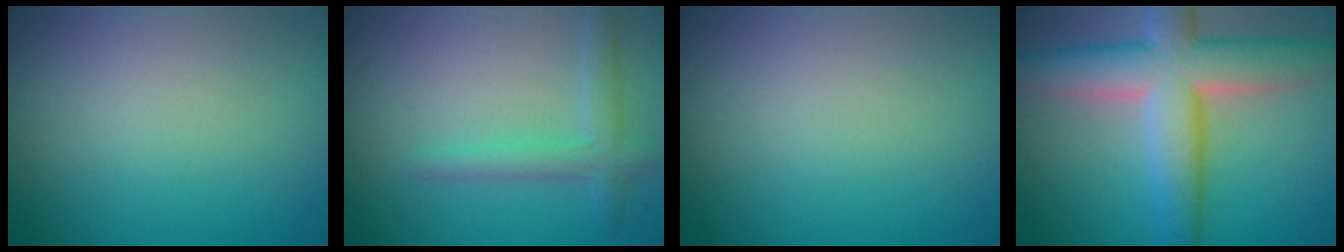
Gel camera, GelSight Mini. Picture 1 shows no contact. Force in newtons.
{"total": 2.4, "press": 2.4, "slide": 0.1}
{"total": 0.0}
{"total": 8.4, "press": 8.4, "slide": 0.5}